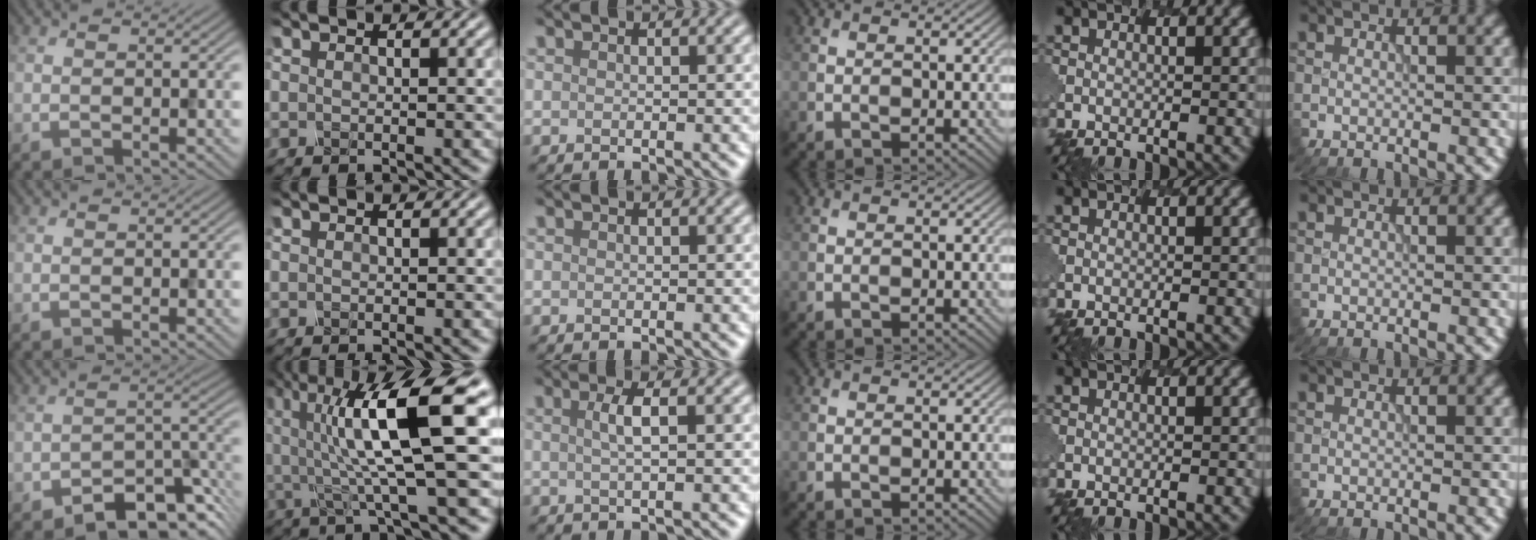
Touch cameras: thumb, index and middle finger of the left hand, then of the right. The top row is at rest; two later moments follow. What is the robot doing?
{"motion": "shake", "object": "salt shaker"}